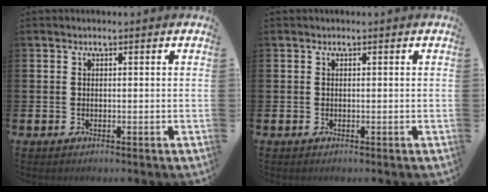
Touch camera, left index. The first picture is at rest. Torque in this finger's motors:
{"motor_torque": [0.00, 0.00, 0.00, 0.01]}